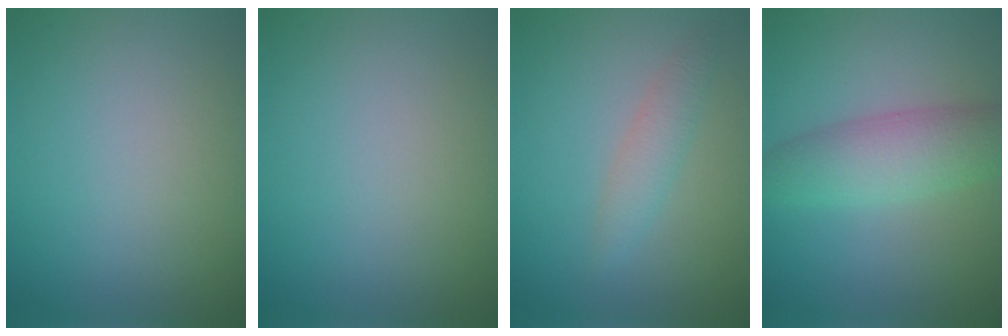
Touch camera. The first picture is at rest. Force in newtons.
{"total": 0.0}
{"total": 1.8, "press": 1.8, "slide": 0.0}
{"total": 4.6, "press": 4.6, "slide": 0.1}